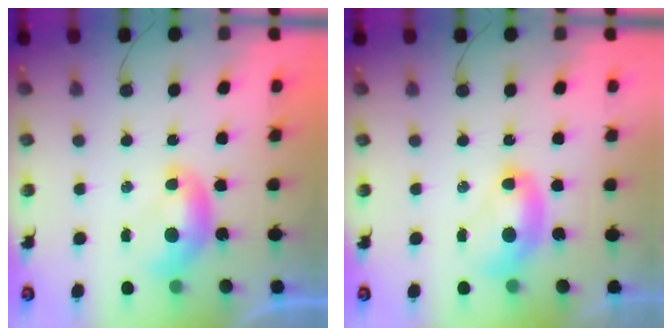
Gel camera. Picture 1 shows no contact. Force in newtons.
{"total": 2.7, "press": 2.7, "slide": 0.1}